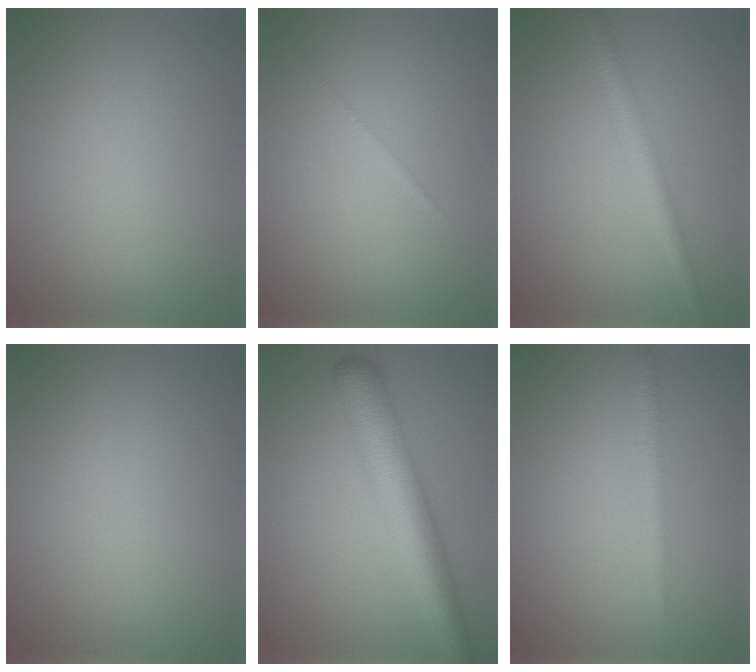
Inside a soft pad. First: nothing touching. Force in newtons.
{"total": 0.6, "press": 0.6, "slide": 0.0}
{"total": 3.0, "press": 3.0, "slide": 0.0}
{"total": 0.0}
{"total": 7.5, "press": 7.5, "slide": 0.2}
{"total": 1.7, "press": 1.7, "slide": 0.1}